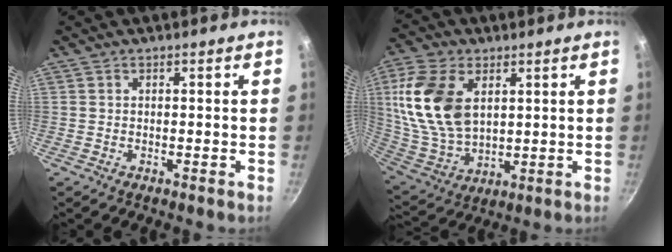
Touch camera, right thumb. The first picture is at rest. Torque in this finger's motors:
{"motor_torque": [-0.94, 1.77, 1.45, 0.12, 0.20]}